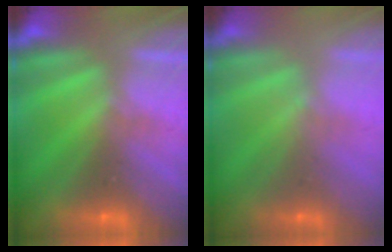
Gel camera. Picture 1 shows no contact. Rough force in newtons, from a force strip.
{"total": 2.2}